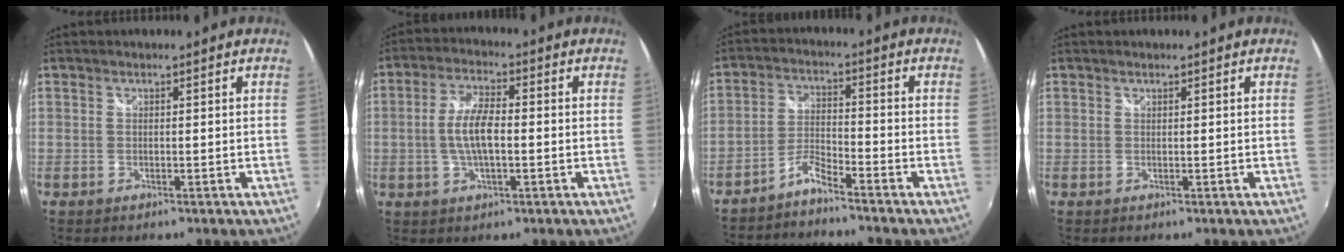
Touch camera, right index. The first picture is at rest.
{"total": 7.2, "force": [-0.9, 2.5, 6.7], "torque": [-0.132, 0.006, -0.016]}
{"total": 4.1, "force": [-3.9, 0.0, 1.5], "torque": [-0.044, 0.012, -0.077]}
{"total": 0.0}